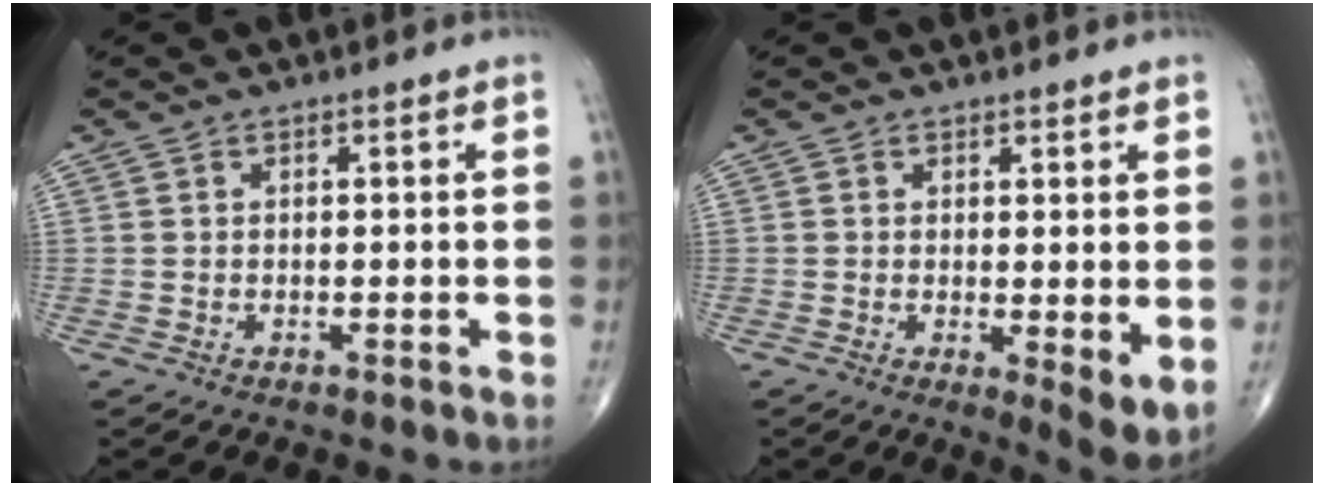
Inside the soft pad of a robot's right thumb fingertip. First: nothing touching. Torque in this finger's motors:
{"motor_torque": [-0.38, 0.35, 0.14, 0.05, 0.05]}